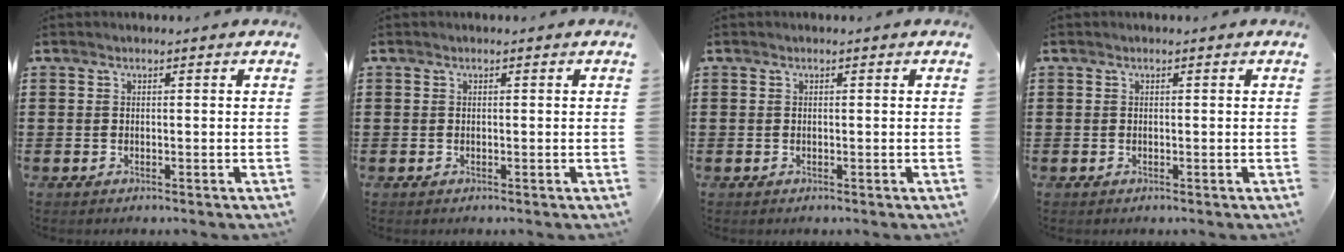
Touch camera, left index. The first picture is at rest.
{"total": 0.0}
{"total": 0.0}
{"total": 0.0}